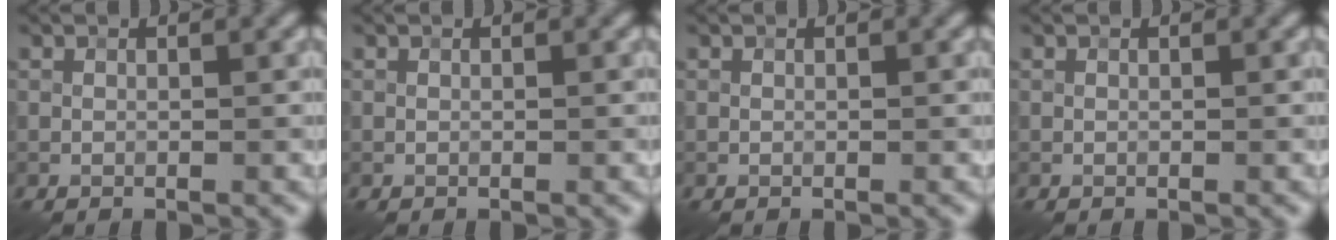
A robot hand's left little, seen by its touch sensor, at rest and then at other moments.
{"total": 0.0}
{"total": 0.0}
{"total": 0.0}